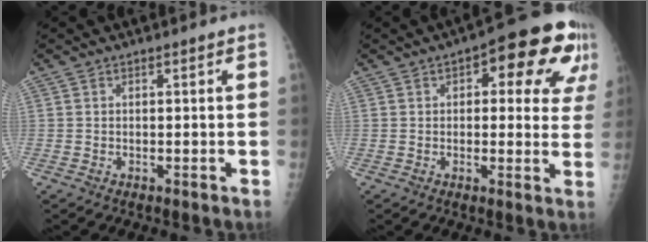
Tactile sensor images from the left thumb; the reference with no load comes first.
{"total": 15.2, "force": [6.1, 6.7, 12.2], "torque": [-0.102, 0.003, 0.063]}